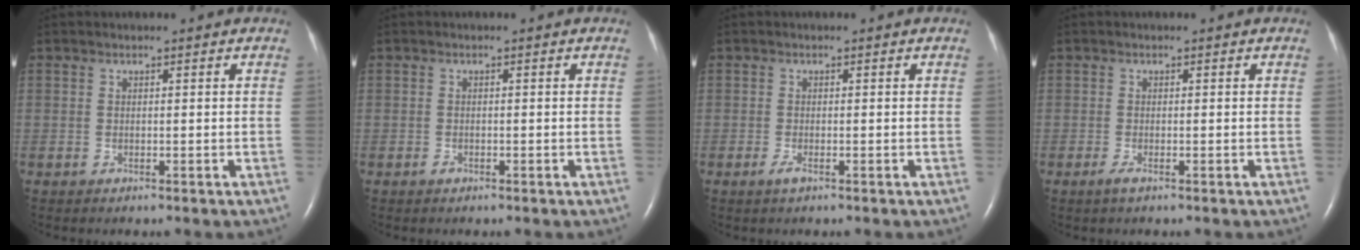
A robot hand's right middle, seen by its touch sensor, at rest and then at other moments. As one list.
[{"total": 0.6, "force": [-0.4, 0.3, 0.3], "torque": [-0.005, 0.001, -0.007]}, {"total": 1.1, "force": [-0.7, 0.2, 0.9], "torque": [-0.019, -0.002, -0.014]}, {"total": 1.0, "force": [-0.7, 0.1, 0.8], "torque": [-0.019, -0.003, -0.016]}]